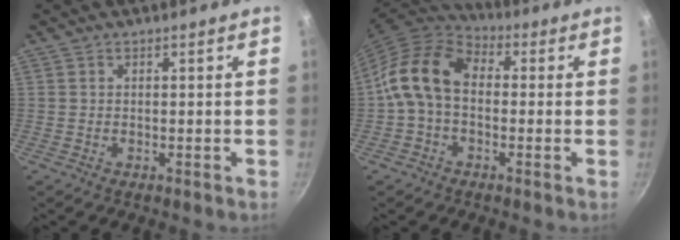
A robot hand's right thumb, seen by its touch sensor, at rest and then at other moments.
{"total": 12.5, "force": [-0.3, 8.5, 9.1], "torque": [-0.165, 0.031, -0.020]}